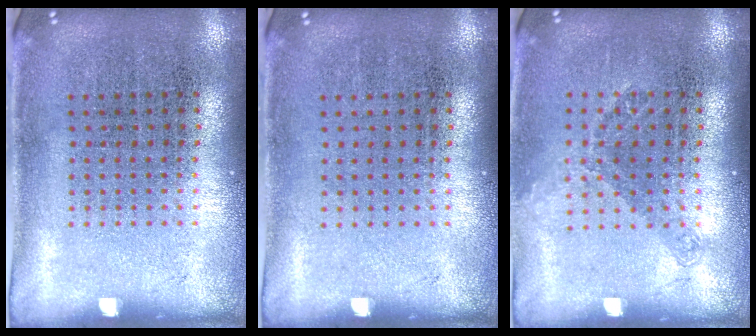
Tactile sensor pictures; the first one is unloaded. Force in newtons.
{"total": 0.0}
{"total": 1.2, "press": 0.9, "slide": 0.8}